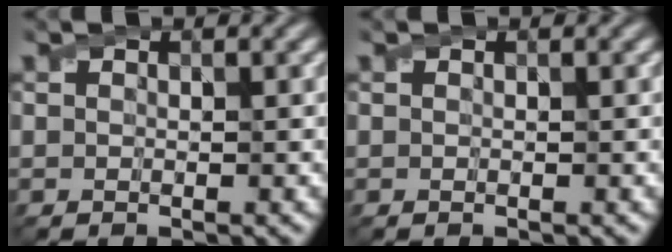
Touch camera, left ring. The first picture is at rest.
{"total": 0.0}